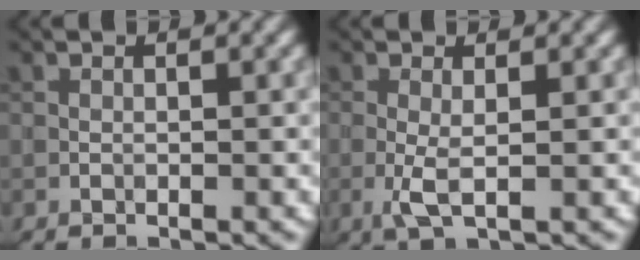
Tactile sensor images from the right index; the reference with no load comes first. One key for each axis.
{"total": 2.0, "fx": -0.2, "fy": 0.4, "fz": 2.0, "tx": -0.045, "ty": -0.002, "tz": -0.007}